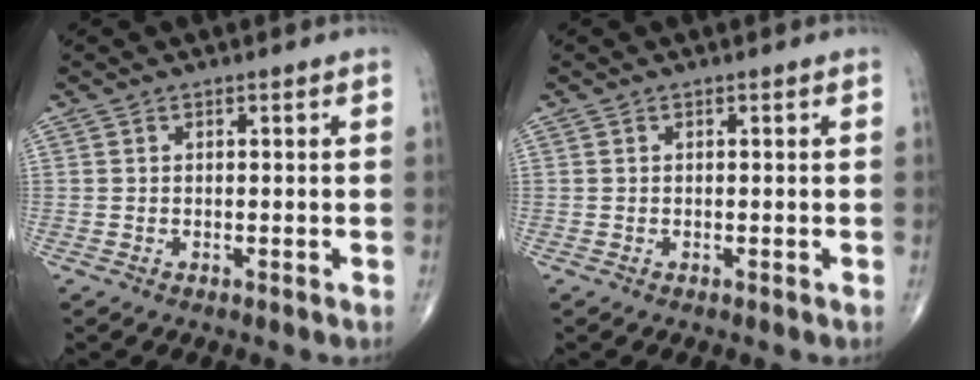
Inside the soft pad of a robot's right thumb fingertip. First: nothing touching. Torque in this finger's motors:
{"motor_torque": [-0.35, 0.07, -0.05, 0.05, 0.00]}